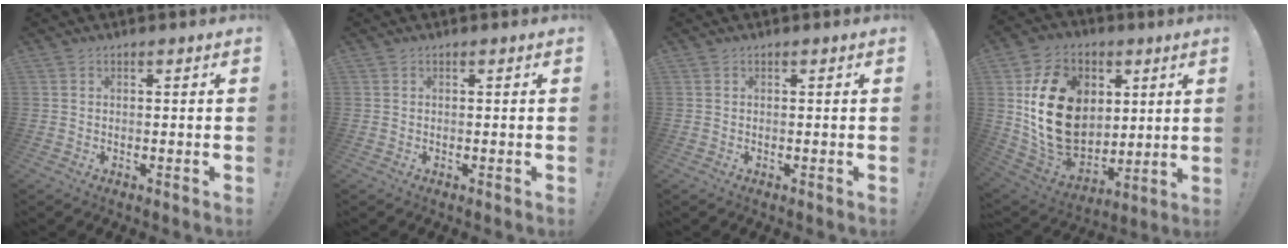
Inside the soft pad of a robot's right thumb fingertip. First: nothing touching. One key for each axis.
{"total": 0.0}
{"total": 0.0}
{"total": 24.3, "fx": 4.5, "fy": 18.2, "fz": 15.4, "tx": -0.287, "ty": -0.021, "tz": 0.103}